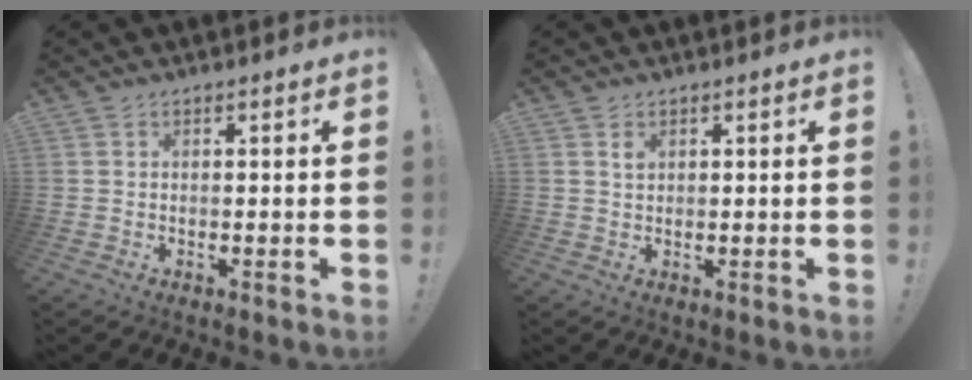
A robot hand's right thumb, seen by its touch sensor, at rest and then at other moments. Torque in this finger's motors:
{"motor_torque": [-0.01, 0.03, 0.77, -0.66, 0.08]}